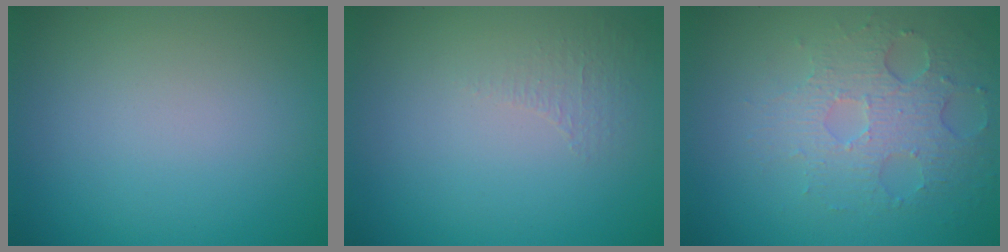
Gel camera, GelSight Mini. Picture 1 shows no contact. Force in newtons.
{"total": 0.8, "press": 0.4, "slide": 0.7}
{"total": 3.6, "press": 3.2, "slide": 1.6}